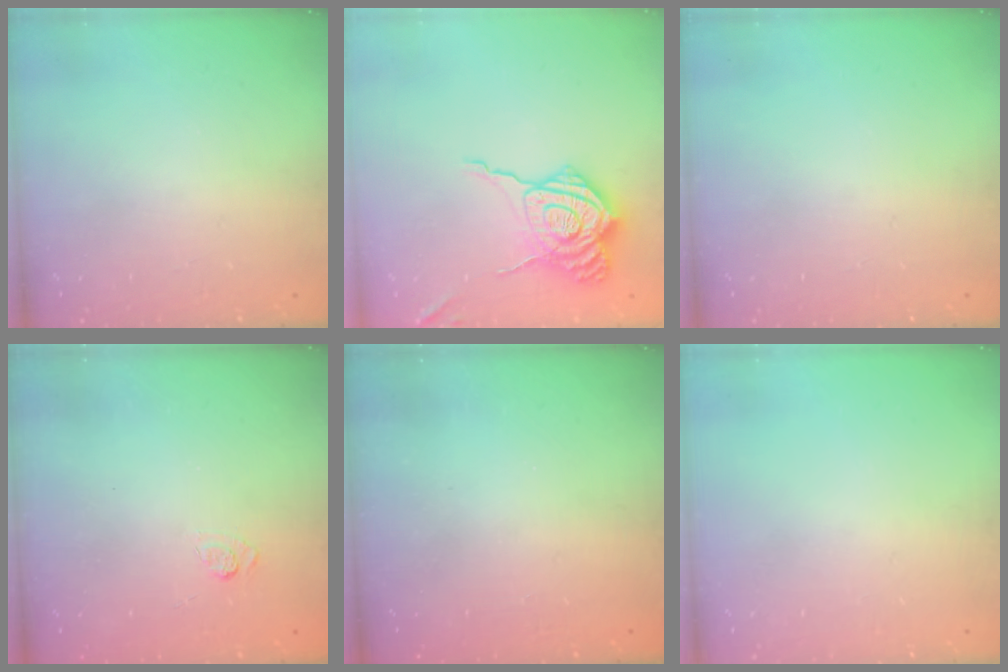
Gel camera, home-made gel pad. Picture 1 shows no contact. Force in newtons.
{"total": 16.6, "press": 16.5, "slide": 1.4}
{"total": 0.0}
{"total": 2.2, "press": 1.8, "slide": 1.3}
{"total": 2.3, "press": 2.2, "slide": 0.8}
{"total": 0.0}